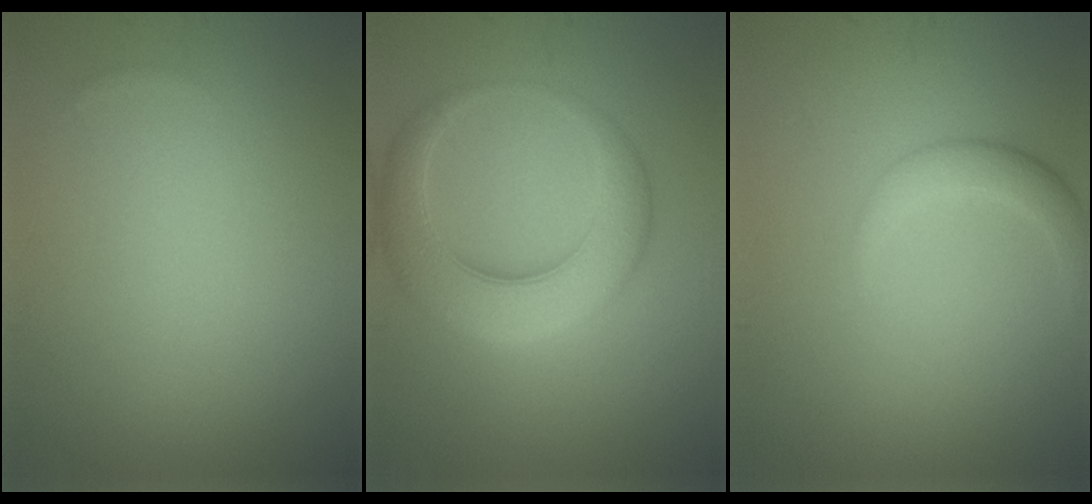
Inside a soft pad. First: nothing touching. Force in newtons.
{"total": 6.6, "press": 6.6, "slide": 0.2}
{"total": 2.0, "press": 2.0, "slide": 0.1}